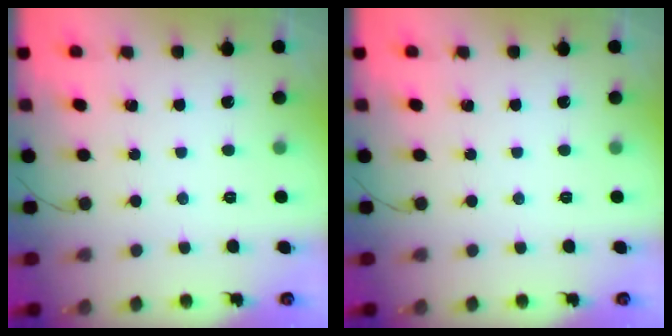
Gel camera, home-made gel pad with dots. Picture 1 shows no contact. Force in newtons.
{"total": 0.0}